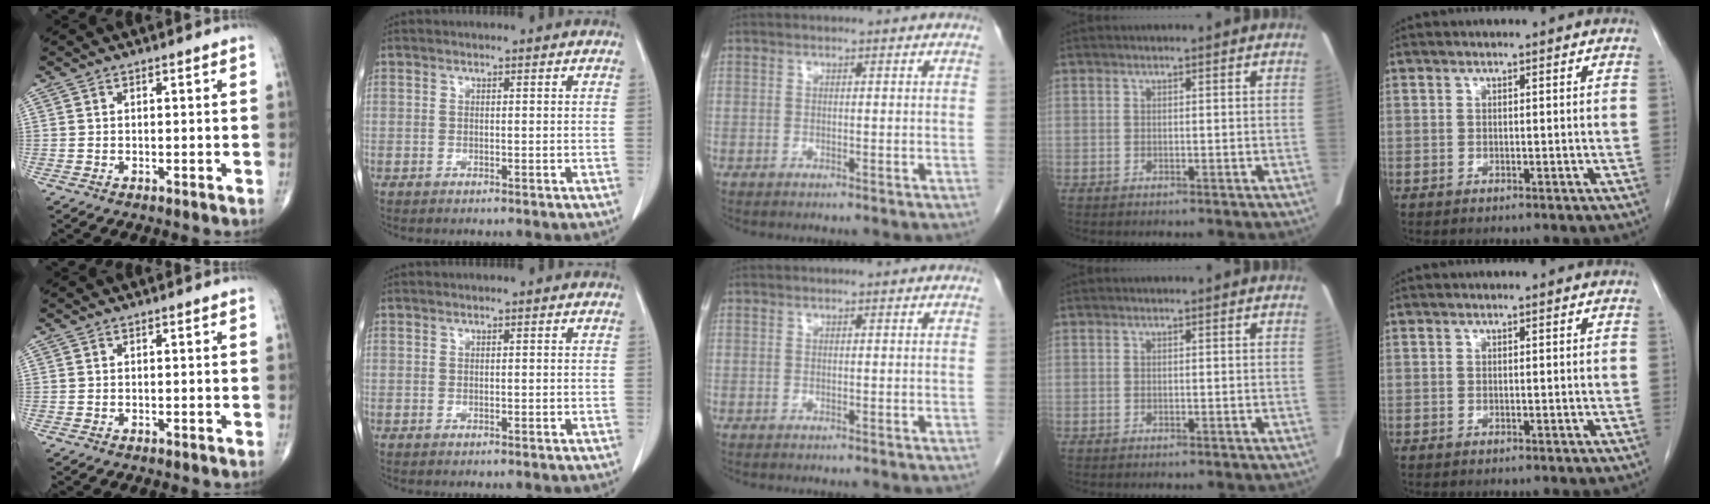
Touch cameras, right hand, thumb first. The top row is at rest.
{}